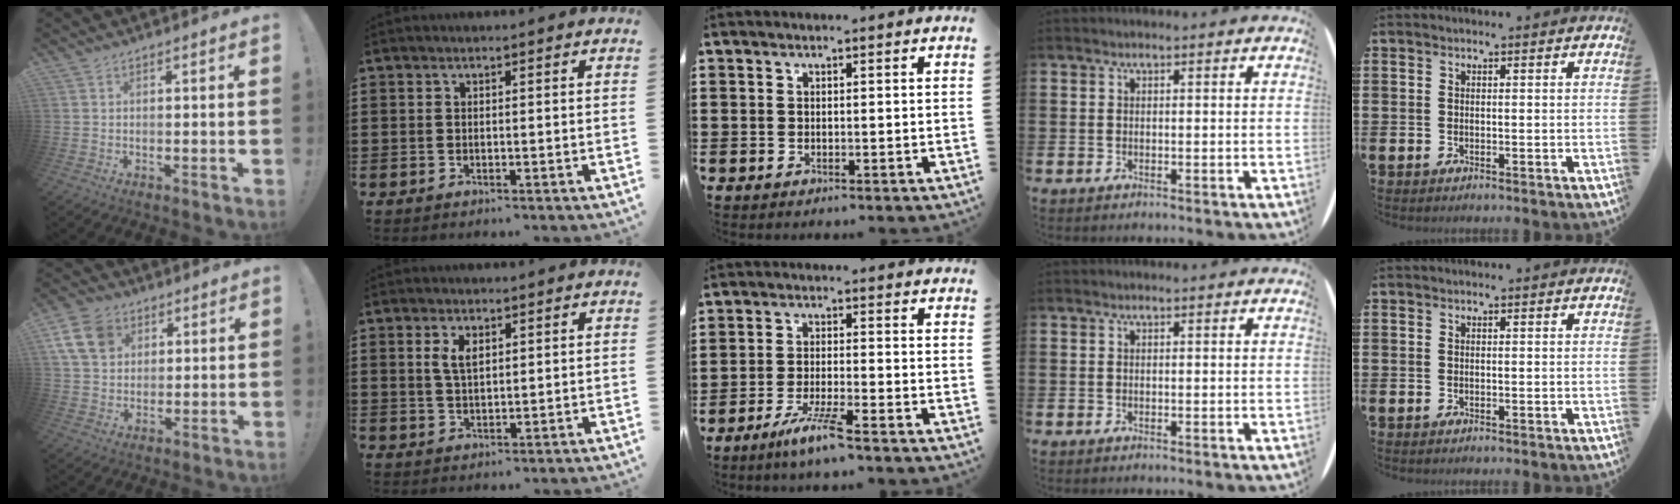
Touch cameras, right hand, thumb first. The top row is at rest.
{"thumb": {"total": 12.3, "force": [5.1, 9.5, 6.0], "torque": [-0.117, -0.017, 0.104]}, "index": {"total": 3.2, "force": [1.3, 1.5, 2.5], "torque": [-0.055, 0.006, 0.022]}, "middle": {"total": 5.6, "force": [-4.3, 0.0, 3.6], "torque": [-0.076, -0.013, -0.079]}}